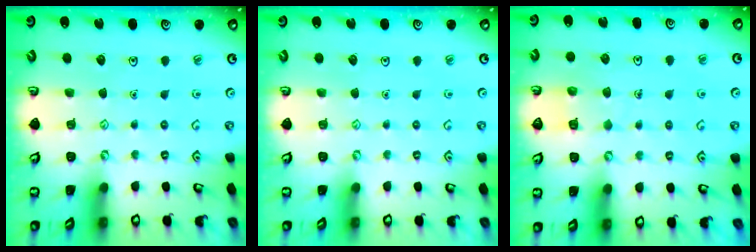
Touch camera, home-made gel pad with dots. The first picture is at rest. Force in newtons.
{"total": 0.0}
{"total": 5.3, "press": 5.3, "slide": 0.5}